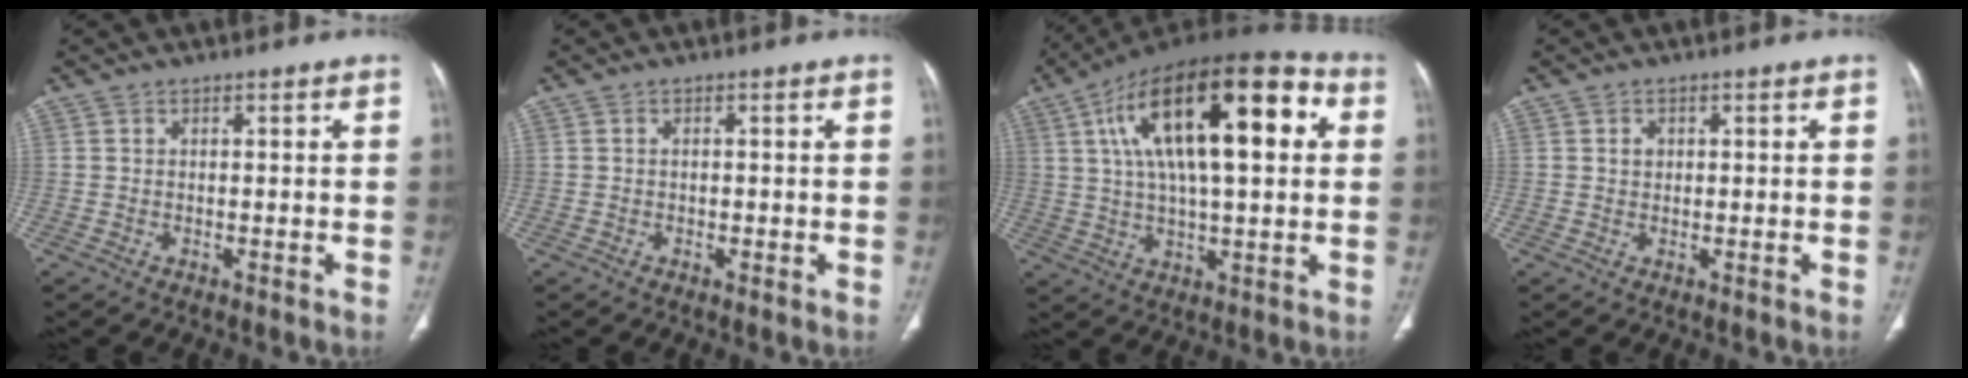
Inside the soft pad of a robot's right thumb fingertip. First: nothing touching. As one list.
[{"total": 0.8, "force": [-0.1, 0.5, 0.6], "torque": [-0.011, -0.001, -0.001]}, {"total": 26.5, "force": [7.2, 10.3, 23.3], "torque": [-0.378, 0.025, 0.106]}, {"total": 1.4, "force": [0.4, 1.2, 0.7], "torque": [-0.005, 0.001, 0.007]}]